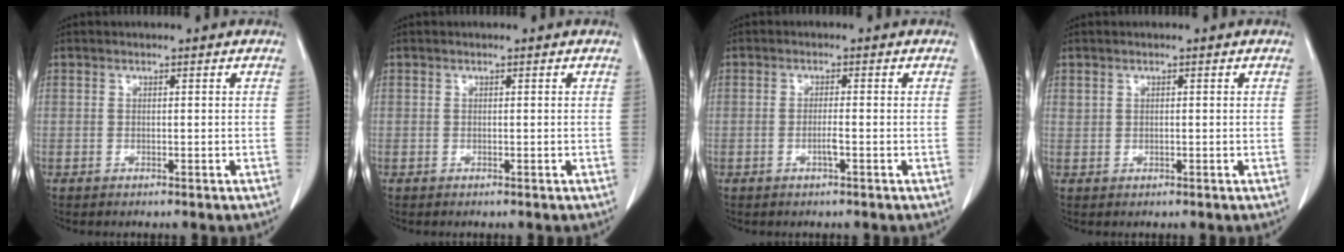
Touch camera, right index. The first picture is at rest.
{"total": 0.0}
{"total": 1.6, "force": [-0.5, -0.1, 1.5], "torque": [-0.029, 0.000, -0.007]}
{"total": 0.6, "force": [0.4, 0.4, 0.2], "torque": [-0.005, 0.009, 0.013]}